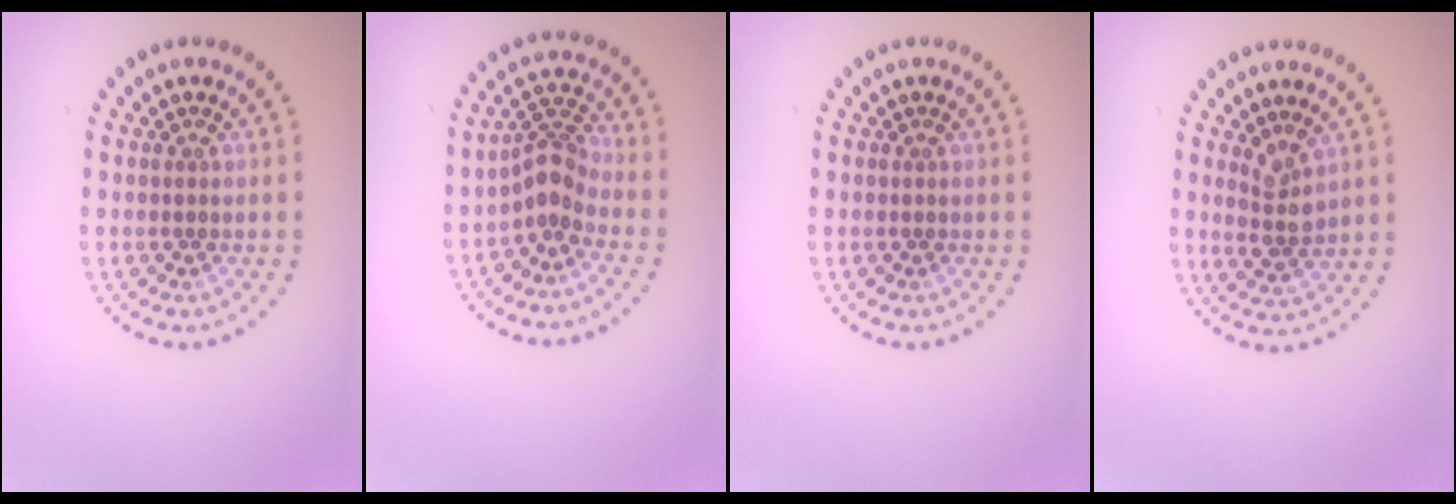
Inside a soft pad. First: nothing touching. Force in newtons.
{"total": 2.9, "press": 2.1, "slide": 1.9}
{"total": 0.0}
{"total": 2.3, "press": 2.0, "slide": 1.2}